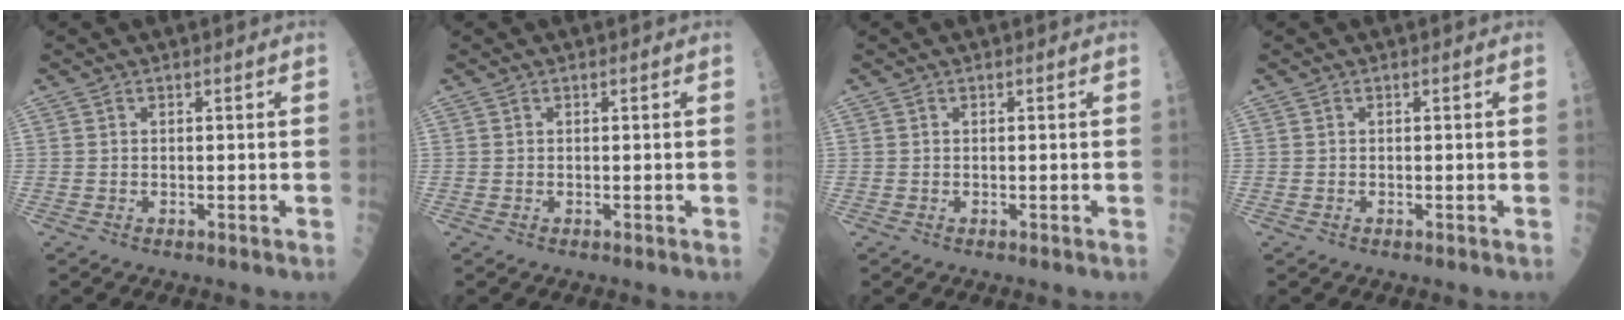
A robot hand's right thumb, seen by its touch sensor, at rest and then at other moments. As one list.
[{"total": 0.0}, {"total": 0.0}, {"total": 0.0}]